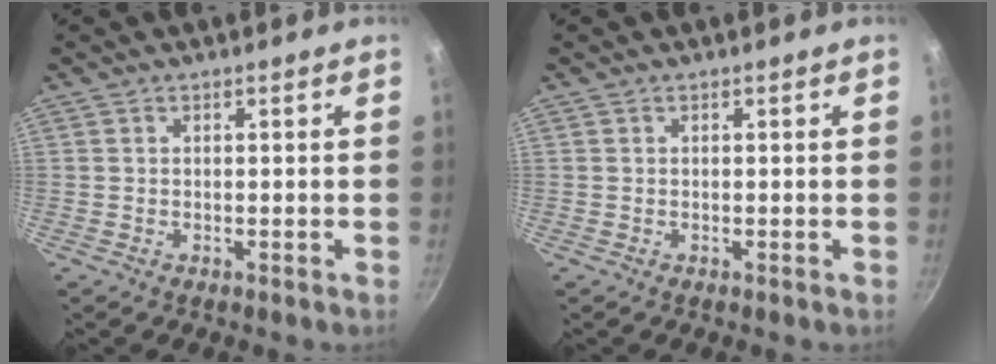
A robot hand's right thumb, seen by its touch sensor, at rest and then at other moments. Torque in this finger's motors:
{"motor_torque": [0.11, -0.40, 0.29, -0.13, -0.05]}